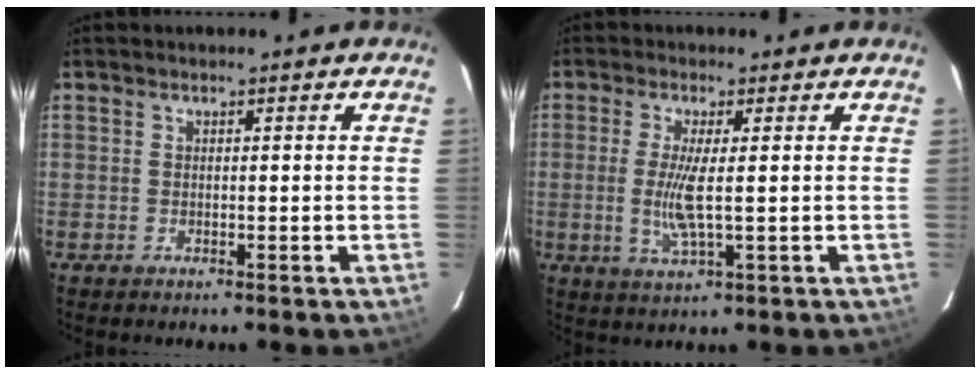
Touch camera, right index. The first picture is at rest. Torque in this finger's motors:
{"motor_torque": [0.00, 0.01, 0.09, 0.08]}